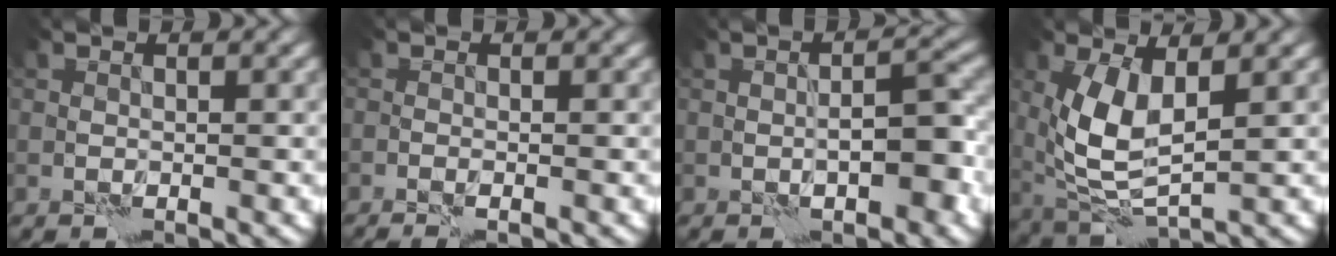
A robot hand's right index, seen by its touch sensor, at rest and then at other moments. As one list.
[{"total": 1.2, "force": [-0.9, -0.1, 0.7], "torque": [-0.022, -0.001, -0.016]}, {"total": 3.4, "force": [-0.7, 1.1, 3.1], "torque": [-0.046, 0.006, -0.011]}, {"total": 5.8, "force": [1.4, 2.5, 5.1], "torque": [-0.117, -0.011, 0.031]}]